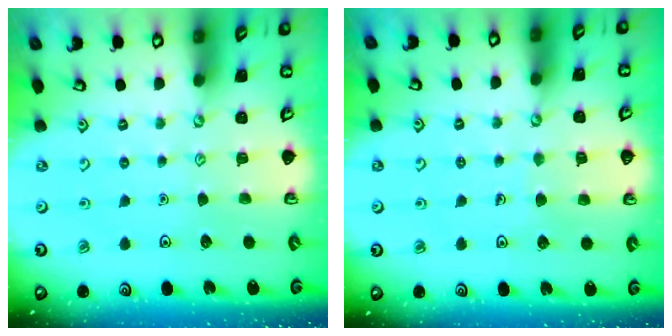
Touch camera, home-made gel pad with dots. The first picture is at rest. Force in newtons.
{"total": 4.2, "press": 4.2, "slide": 0.3}